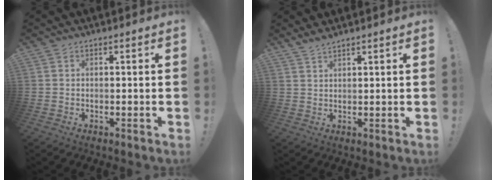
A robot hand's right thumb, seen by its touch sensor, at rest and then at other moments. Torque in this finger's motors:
{"motor_torque": [-1.33, 3.06, 0.33, 0.50, 0.09]}